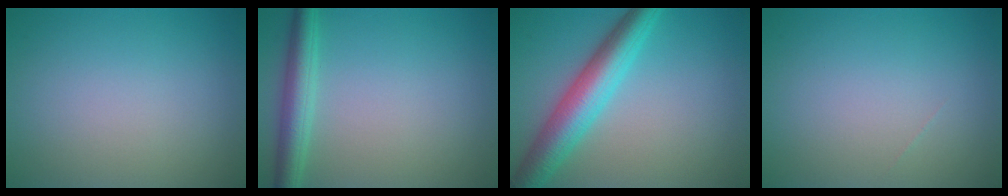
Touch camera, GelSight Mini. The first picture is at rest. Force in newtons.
{"total": 3.6, "press": 3.6, "slide": 0.1}
{"total": 6.4, "press": 6.4, "slide": 0.1}
{"total": 0.0}